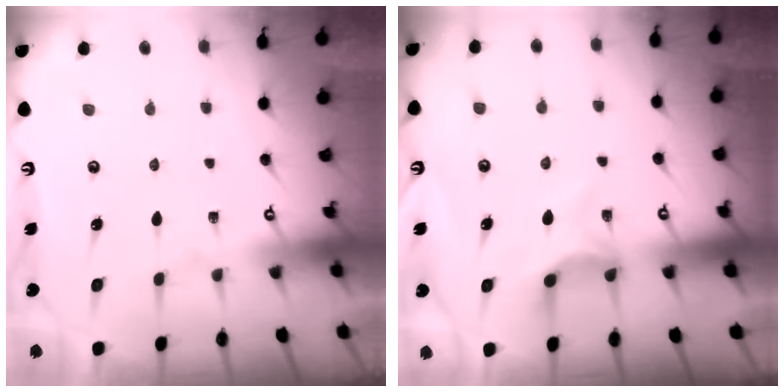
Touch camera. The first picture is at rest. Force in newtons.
{"total": 5.3, "press": 5.2, "slide": 1.0}